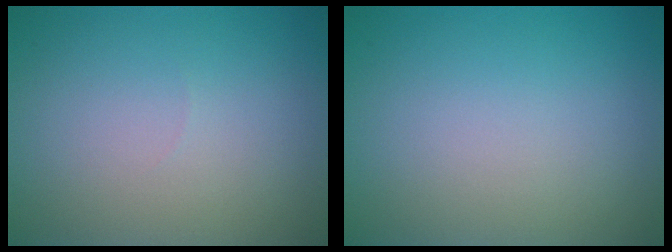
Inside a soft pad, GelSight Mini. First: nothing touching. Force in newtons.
{"total": 0.0}